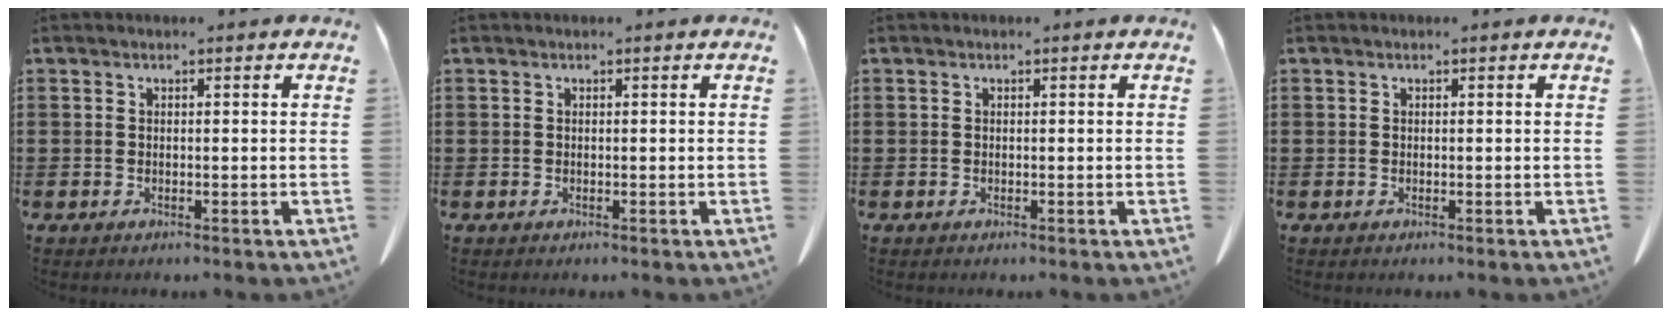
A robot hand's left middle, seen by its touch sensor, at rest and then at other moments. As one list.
[{"total": 0.0}, {"total": 0.0}, {"total": 0.0}]